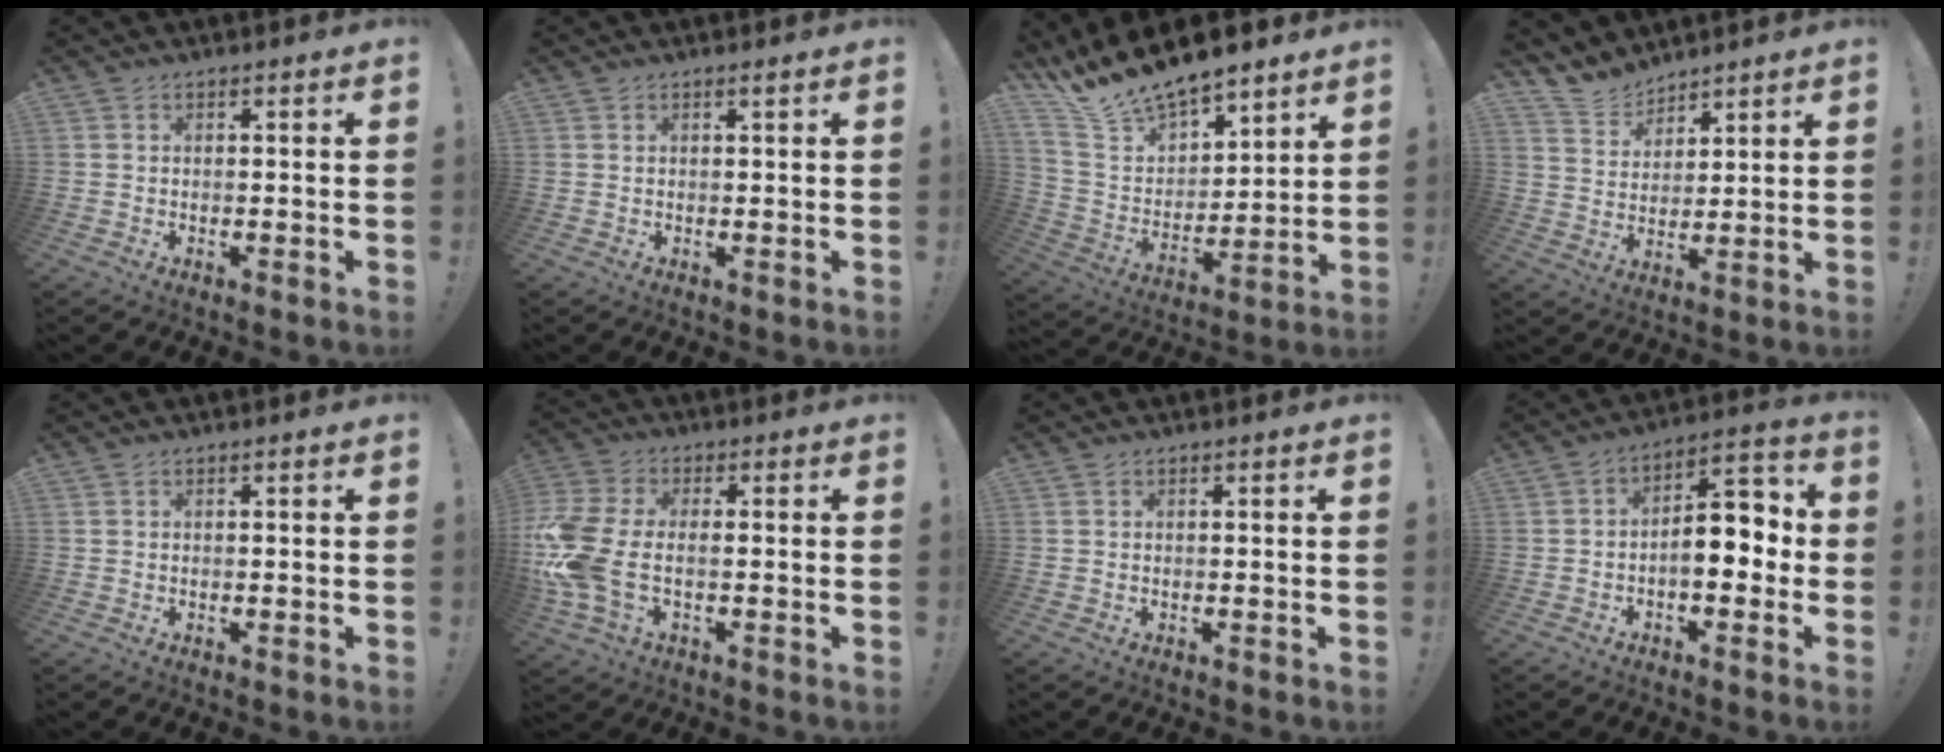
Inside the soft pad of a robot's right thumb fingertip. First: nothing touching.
{"total": 0.7, "force": [0.3, -0.2, 0.6], "torque": [-0.008, -0.002, 0.004]}
{"total": 15.2, "force": [13.6, 5.1, 4.6], "torque": [-0.106, -0.108, 0.251]}
{"total": 8.8, "force": [7.9, 3.7, 1.0], "torque": [-0.032, -0.058, 0.154]}
{"total": 0.0}
{"total": 14.6, "force": [-1.5, 8.9, 11.4], "torque": [-0.243, 0.005, -0.021]}
{"total": 0.0}
{"total": 11.3, "force": [-2.2, 6.3, 9.1], "torque": [-0.133, 0.019, -0.037]}